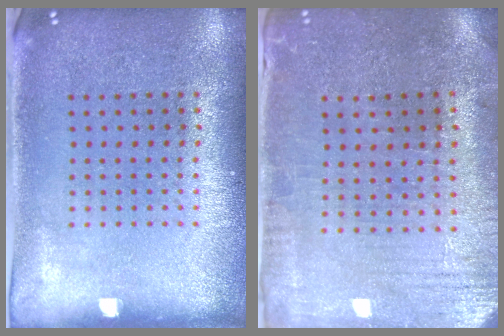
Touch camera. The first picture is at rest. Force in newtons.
{"total": 0.5, "press": 0.3, "slide": 0.4}